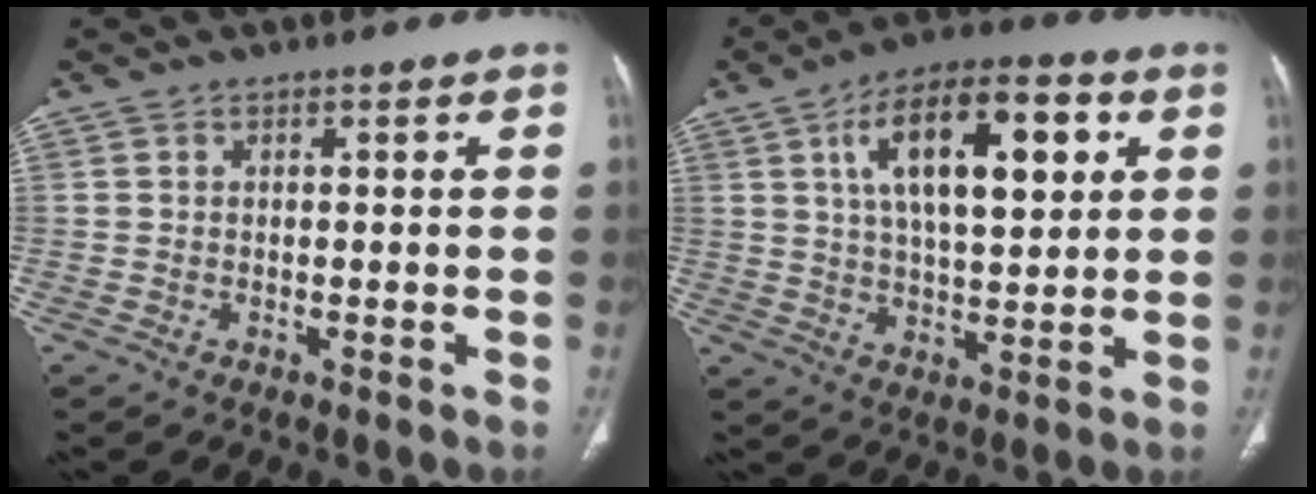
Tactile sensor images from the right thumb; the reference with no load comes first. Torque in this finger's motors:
{"motor_torque": [0.39, 4.62, 1.56, 0.64, 0.19]}